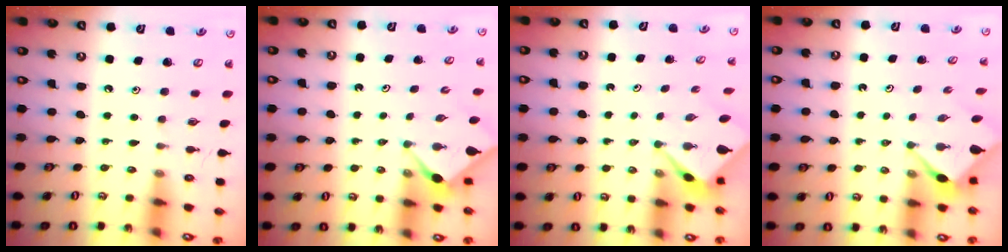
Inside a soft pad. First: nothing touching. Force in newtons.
{"total": 3.0, "press": 3.0, "slide": 0.3}
{"total": 2.6, "press": 2.6, "slide": 0.1}
{"total": 2.9, "press": 2.9, "slide": 0.3}